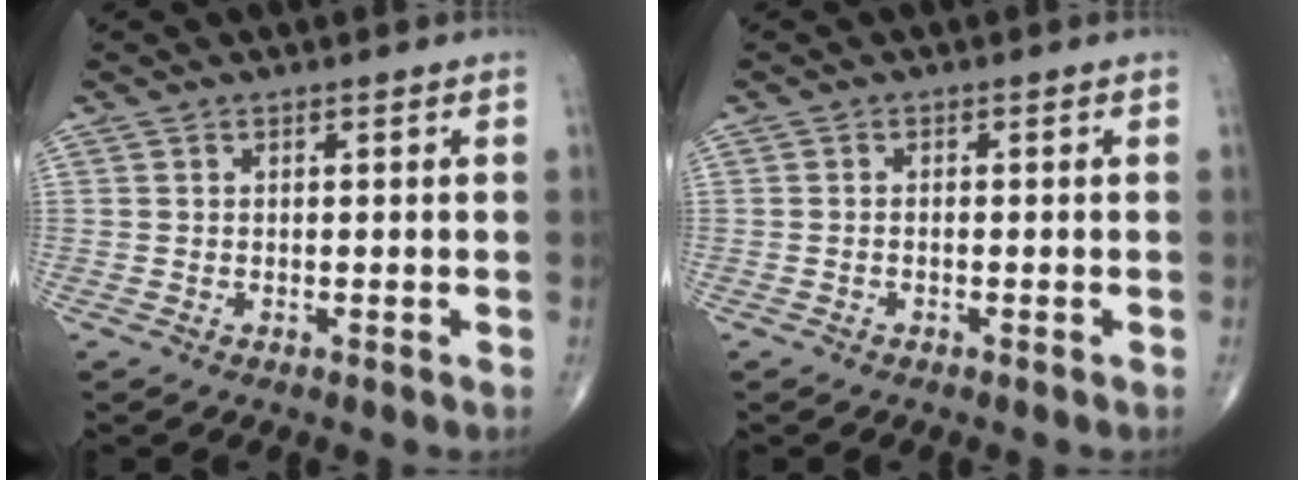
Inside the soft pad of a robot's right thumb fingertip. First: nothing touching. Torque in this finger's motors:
{"motor_torque": [-0.22, 0.15, 0.01, 0.19, -0.05]}